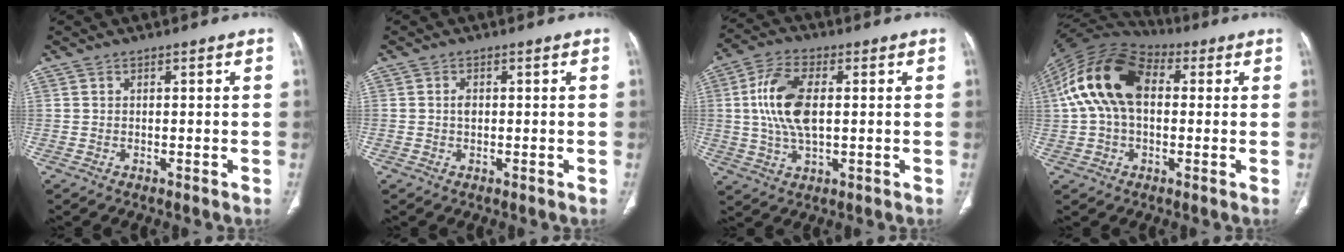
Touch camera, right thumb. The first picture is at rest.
{"total": 1.5, "force": [0.1, 1.1, 1.1], "torque": [-0.016, 0.003, 0.000]}
{"total": 8.8, "force": [0.9, 4.5, 7.6], "torque": [-0.157, 0.004, 0.017]}
{"total": 17.3, "force": [2.8, 10.9, 13.1], "torque": [-0.246, 0.042, 0.042]}